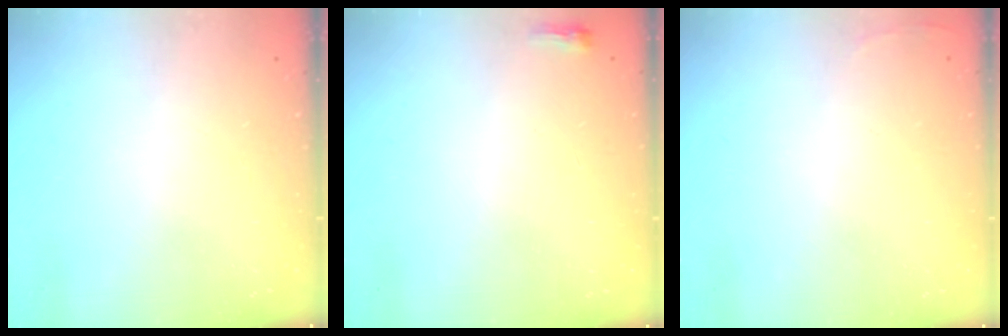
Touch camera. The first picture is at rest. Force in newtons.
{"total": 2.6, "press": 2.5, "slide": 0.6}
{"total": 2.5, "press": 2.4, "slide": 0.9}